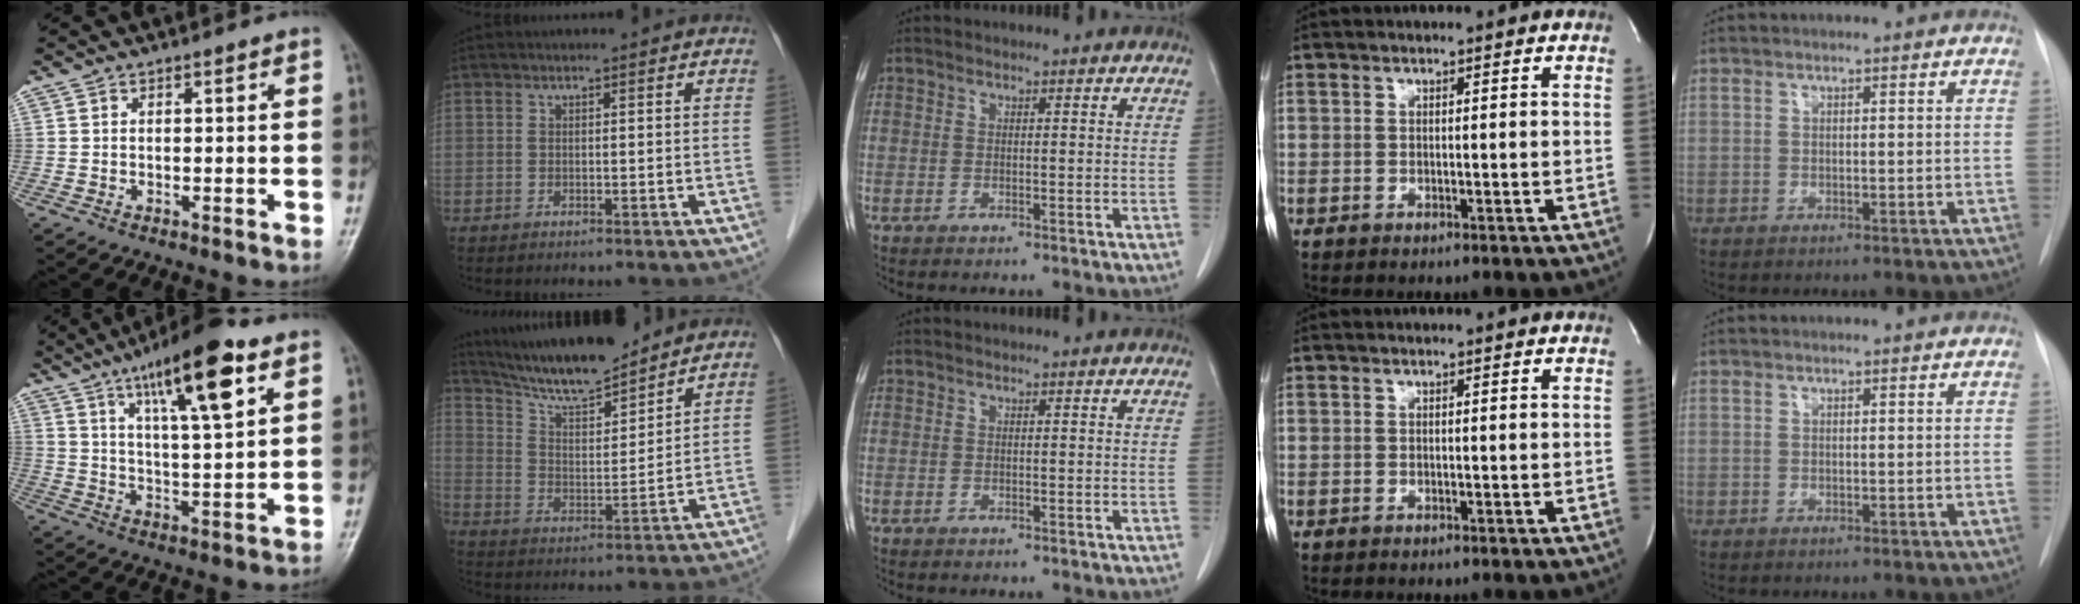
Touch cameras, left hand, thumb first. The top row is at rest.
{"thumb": {"total": 16.5, "force": [8.5, 3.9, 13.6], "torque": [-0.205, -0.026, 0.139]}, "index": {"total": 13.1, "force": [12.0, 1.4, 5.2], "torque": [-0.094, 0.004, 0.212]}}